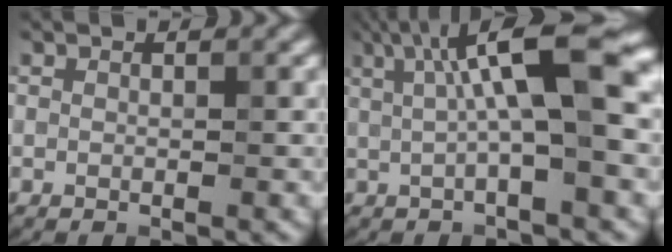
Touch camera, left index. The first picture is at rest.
{"total": 9.7, "force": [2.3, 2.2, 9.2], "torque": [-0.143, 0.014, 0.034]}